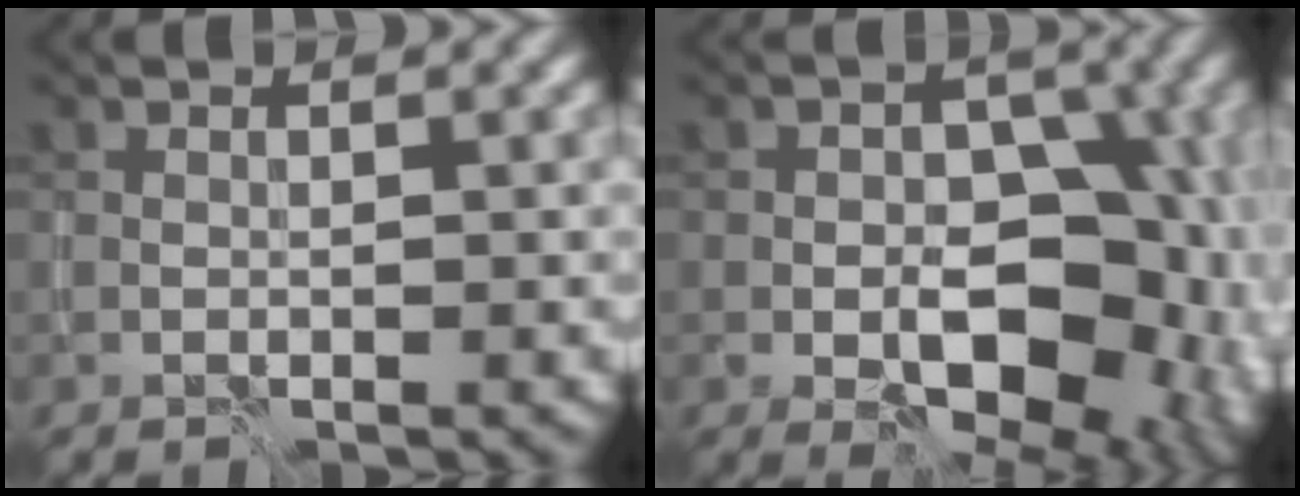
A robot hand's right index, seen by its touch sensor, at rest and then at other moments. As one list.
[{"total": 13.9, "force": [-2.3, 9.2, 10.2], "torque": [-0.108, -0.017, -0.022]}]